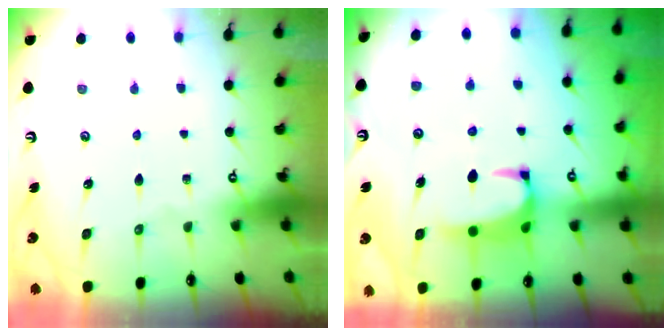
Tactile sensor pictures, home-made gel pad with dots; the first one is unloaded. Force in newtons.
{"total": 2.5, "press": 2.3, "slide": 1.1}